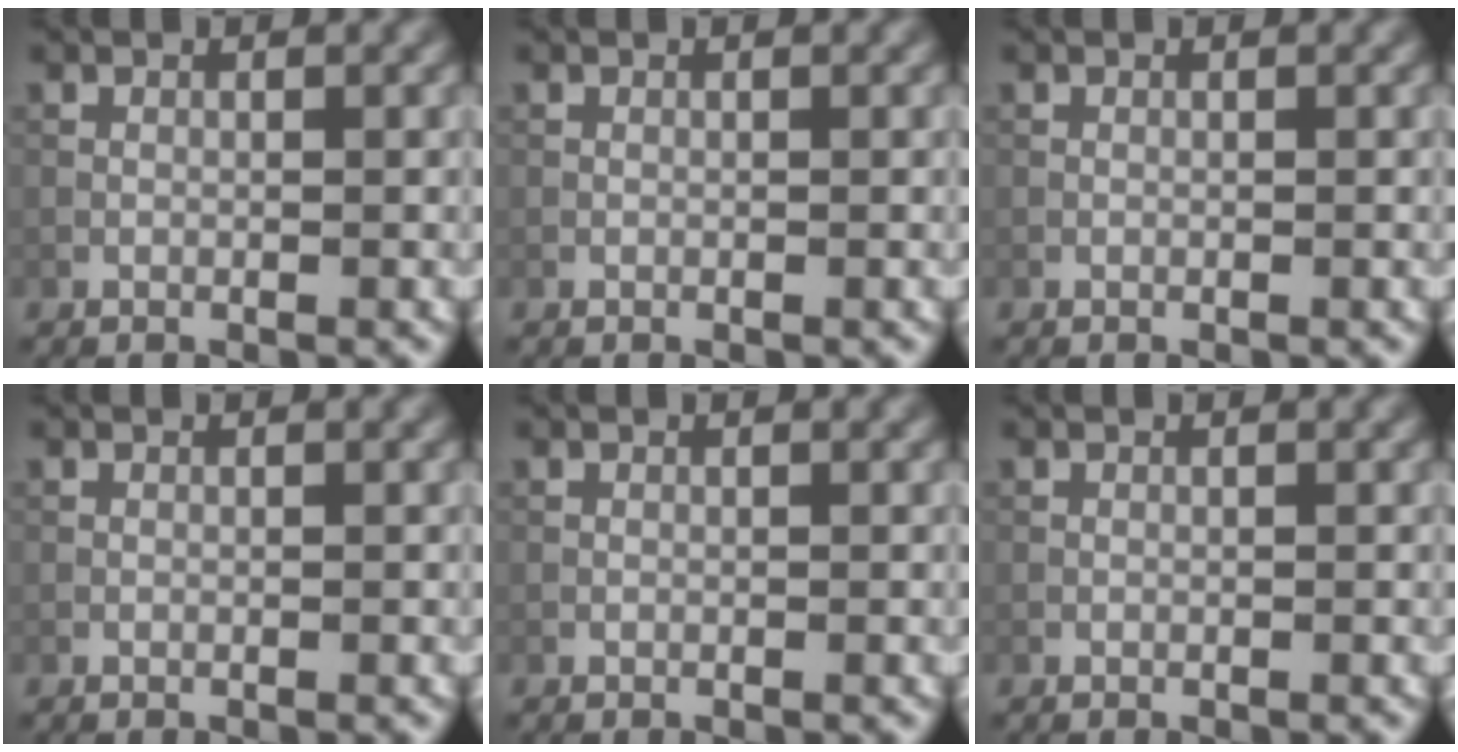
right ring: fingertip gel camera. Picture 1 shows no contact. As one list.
[{"total": 0.0}, {"total": 0.0}, {"total": 0.0}, {"total": 0.0}, {"total": 0.0}]